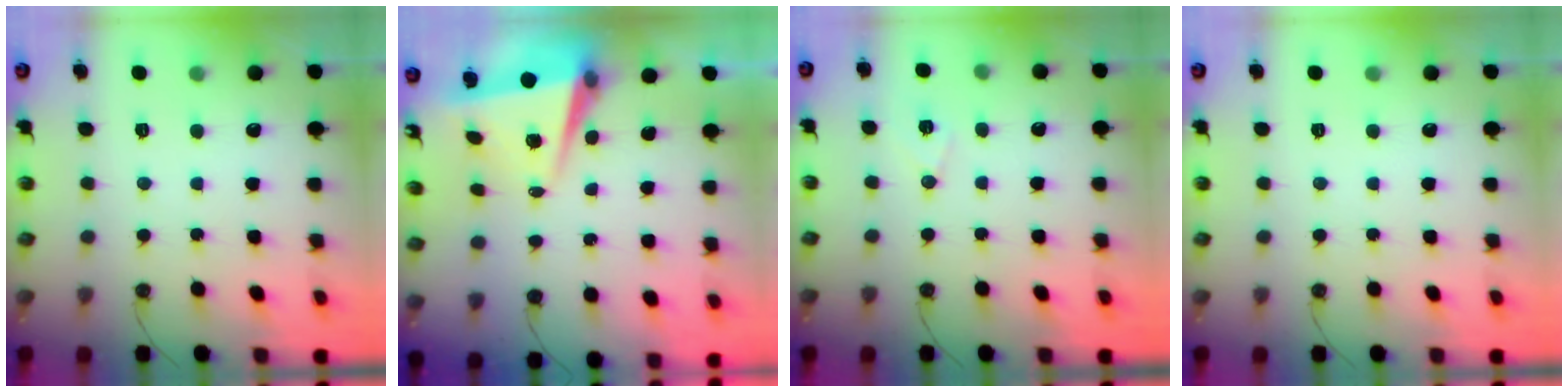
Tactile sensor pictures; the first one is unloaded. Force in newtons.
{"total": 5.9, "press": 5.6, "slide": 2.0}
{"total": 7.2, "press": 5.7, "slide": 4.5}
{"total": 0.0}